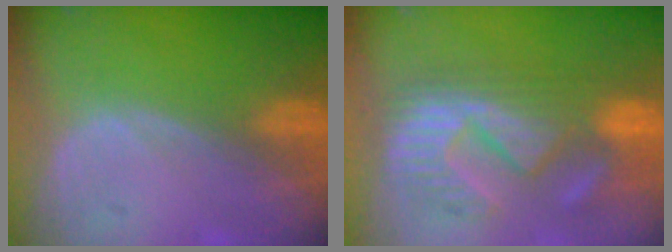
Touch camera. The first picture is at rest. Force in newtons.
{"total": 10.3, "press": 10.2, "slide": 1.7}